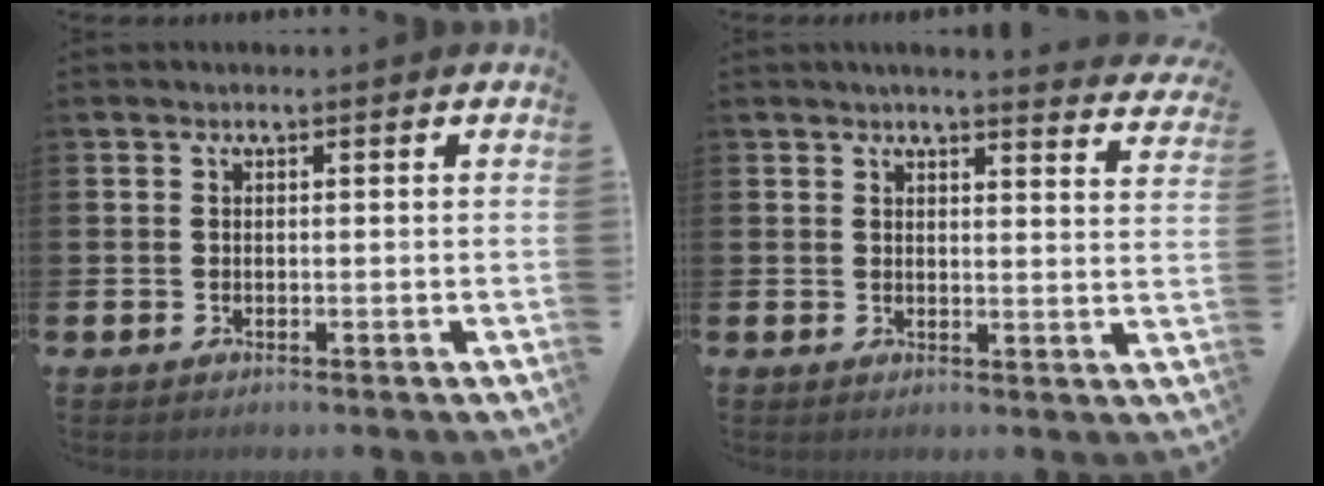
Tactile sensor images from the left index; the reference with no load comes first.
{"total": 3.6, "force": [3.6, -0.3, 0.5], "torque": [-0.006, -0.027, 0.060]}